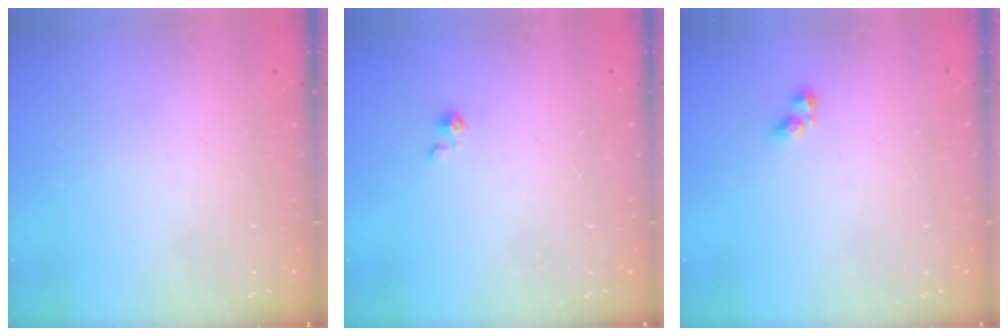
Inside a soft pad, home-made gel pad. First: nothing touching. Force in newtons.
{"total": 2.3, "press": 2.2, "slide": 0.3}
{"total": 3.6, "press": 3.6, "slide": 0.1}